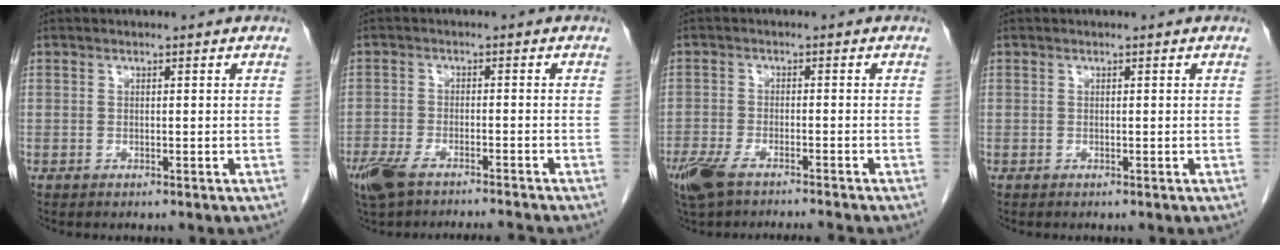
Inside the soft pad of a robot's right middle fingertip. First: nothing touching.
{"total": 9.5, "force": [-8.0, 1.4, 4.9], "torque": [-0.093, -0.009, -0.131]}
{"total": 9.1, "force": [-7.4, 1.3, 5.1], "torque": [-0.094, -0.014, -0.126]}
{"total": 0.0}